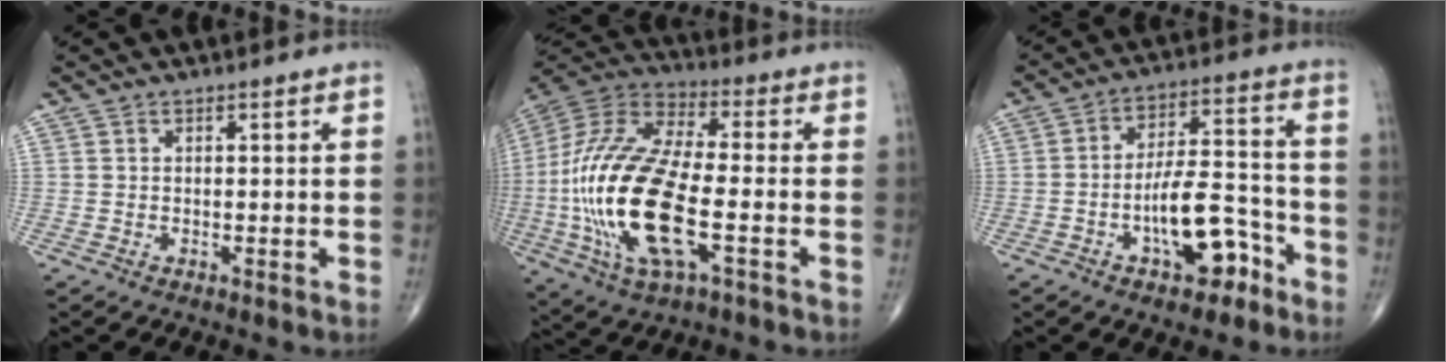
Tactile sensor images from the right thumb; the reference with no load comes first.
{"total": 25.7, "force": [-5.0, 9.8, 23.2], "torque": [-0.529, 0.003, -0.088]}
{"total": 12.2, "force": [-5.6, 5.4, 9.4], "torque": [-0.138, 0.052, -0.086]}